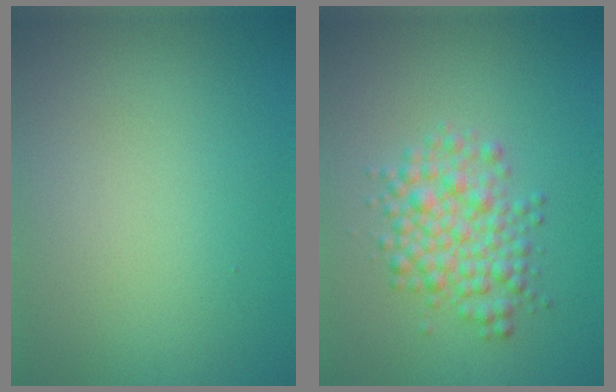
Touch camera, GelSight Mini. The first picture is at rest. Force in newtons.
{"total": 4.2, "press": 4.2, "slide": 0.1}